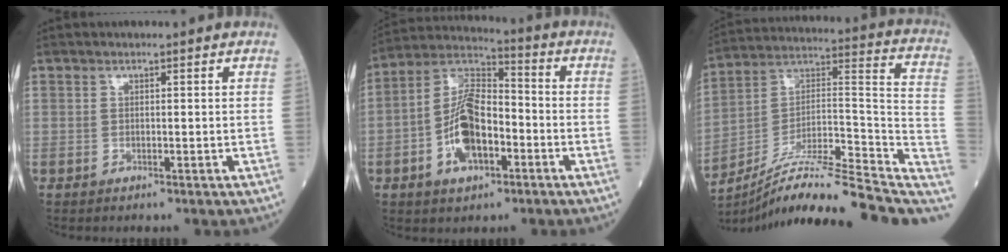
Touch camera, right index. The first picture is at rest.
{"total": 12.1, "force": [-3.5, 5.6, 10.1], "torque": [-0.205, 0.019, -0.067]}
{"total": 24.1, "force": [-19.5, 1.9, 14.1], "torque": [-0.177, 0.027, -0.309]}